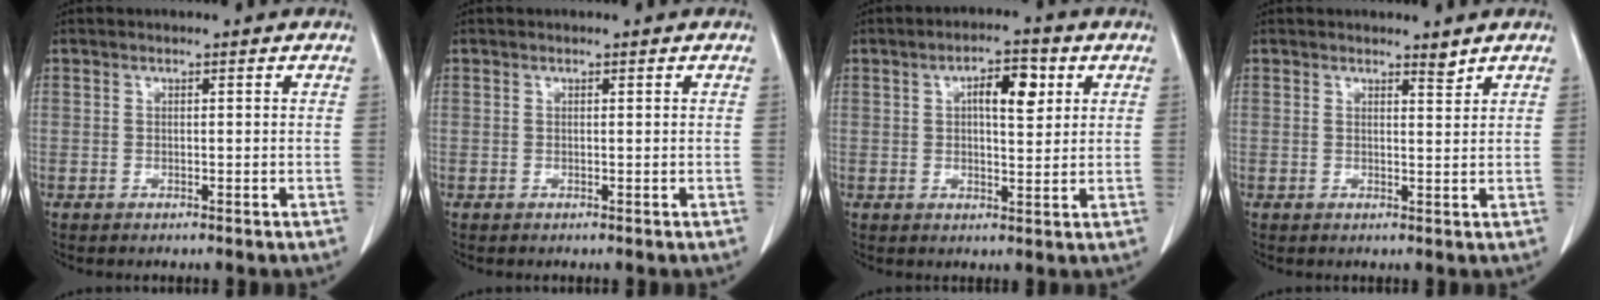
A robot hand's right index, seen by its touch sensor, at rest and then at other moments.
{"total": 0.0}
{"total": 6.2, "force": [2.1, 2.2, 5.4], "torque": [-0.086, 0.010, 0.033]}
{"total": 1.4, "force": [1.4, 0.1, 0.3], "torque": [-0.010, -0.007, 0.025]}